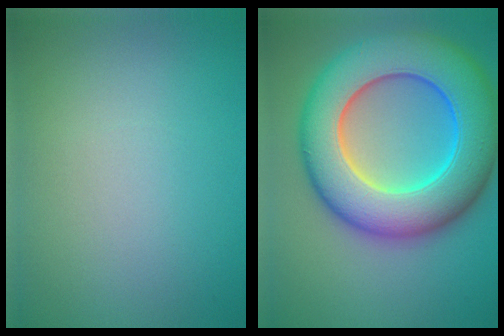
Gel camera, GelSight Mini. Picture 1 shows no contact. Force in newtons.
{"total": 13.4, "press": 13.4, "slide": 0.3}